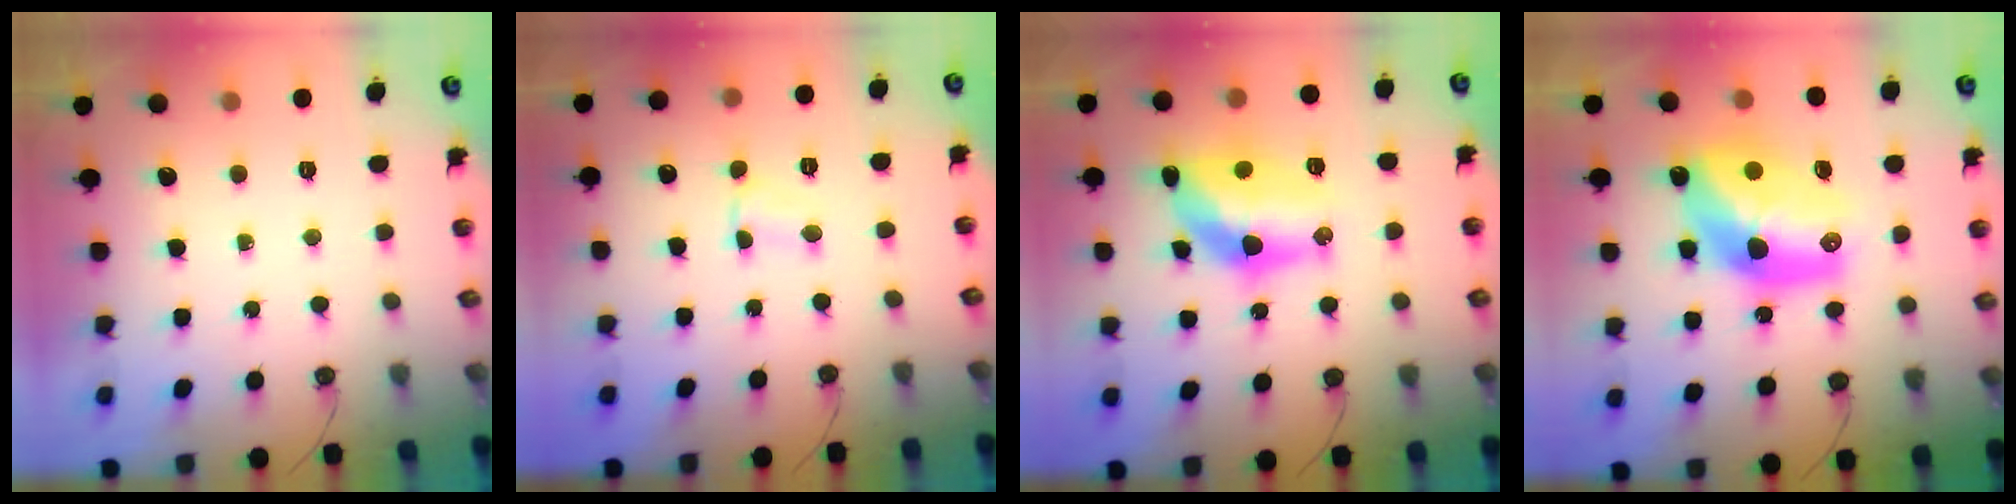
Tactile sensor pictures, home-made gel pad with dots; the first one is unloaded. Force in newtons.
{"total": 1.8, "press": 1.8, "slide": 0.2}
{"total": 14.6, "press": 14.0, "slide": 4.0}
{"total": 16.5, "press": 16.5, "slide": 1.4}